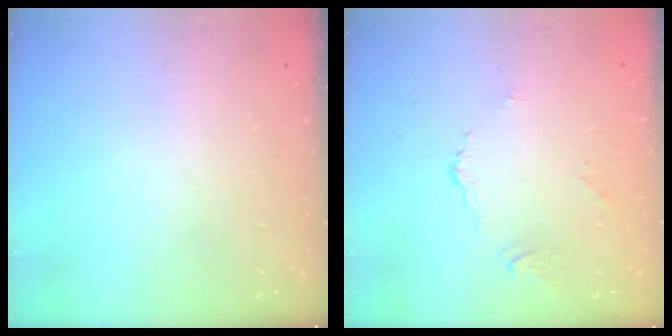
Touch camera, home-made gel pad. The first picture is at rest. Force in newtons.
{"total": 3.1, "press": 3.0, "slide": 0.8}